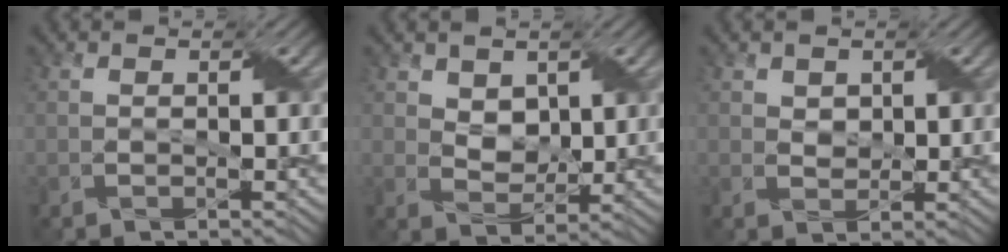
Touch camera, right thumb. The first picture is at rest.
{"total": 3.9, "force": [1.8, 2.8, 2.0], "torque": [-0.054, -0.009, 0.025]}
{"total": 1.7, "force": [0.9, 1.3, 0.5], "torque": [-0.020, -0.003, 0.016]}